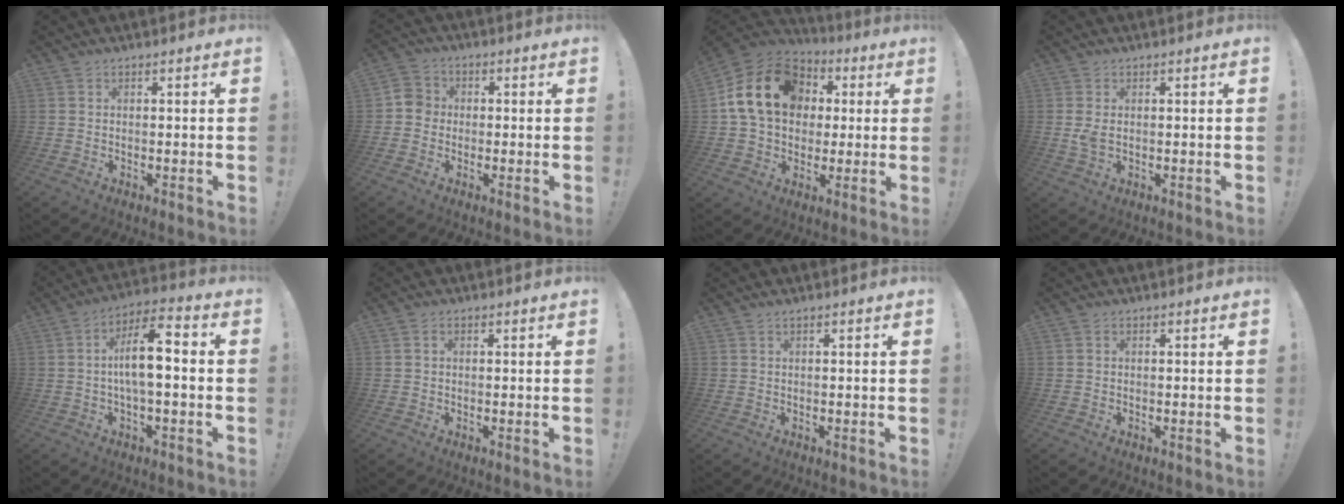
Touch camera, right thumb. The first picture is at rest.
{"total": 4.8, "force": [-1.0, 4.5, 1.4], "torque": [-0.013, 0.018, -0.018]}
{"total": 19.6, "force": [4.5, 14.8, 12.1], "torque": [-0.207, 0.002, 0.087]}
{"total": 2.2, "force": [0.0, 1.5, 1.6], "torque": [-0.027, 0.004, 0.001]}
{"total": 11.5, "force": [-0.2, 3.8, 10.8], "torque": [-0.183, 0.008, -0.006]}
{"total": 0.9, "force": [0.3, 0.6, 0.6], "torque": [-0.012, 0.002, 0.005]}
{"total": 0.6, "force": [0.5, -0.1, 0.2], "torque": [-0.004, 0.001, 0.009]}
{"total": 0.0}